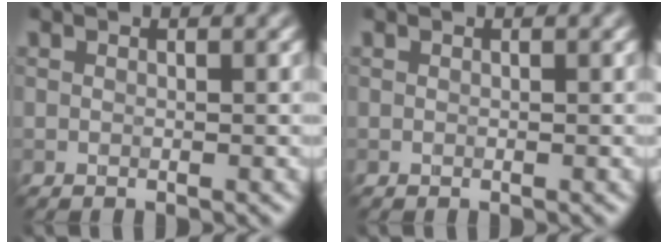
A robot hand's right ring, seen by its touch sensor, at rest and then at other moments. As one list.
[{"total": 0.0}]